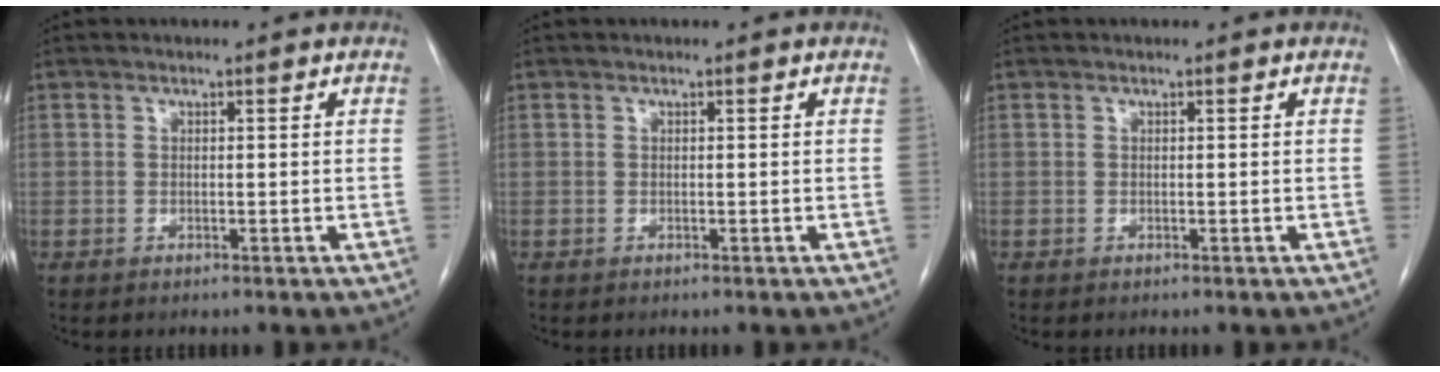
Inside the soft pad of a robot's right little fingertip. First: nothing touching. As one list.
[{"total": 0.0}, {"total": 0.0}]